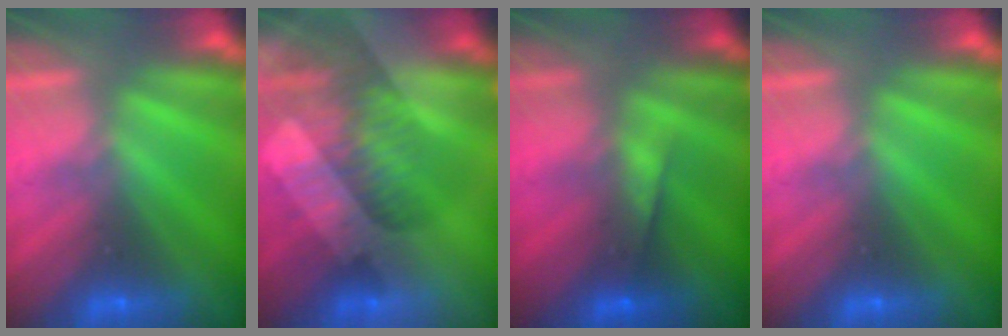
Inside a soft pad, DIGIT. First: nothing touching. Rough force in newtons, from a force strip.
{"total": 3.2}
{"total": 4.5}
{"total": 0.0}